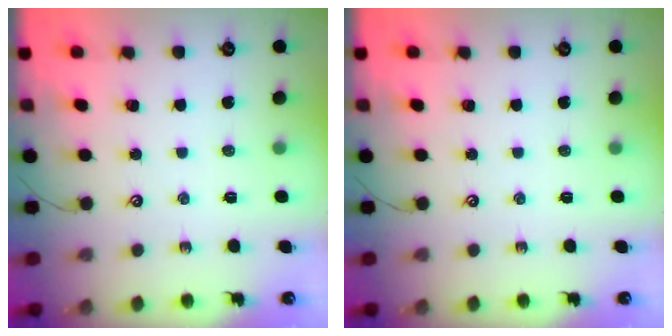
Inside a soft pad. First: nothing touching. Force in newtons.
{"total": 0.0}